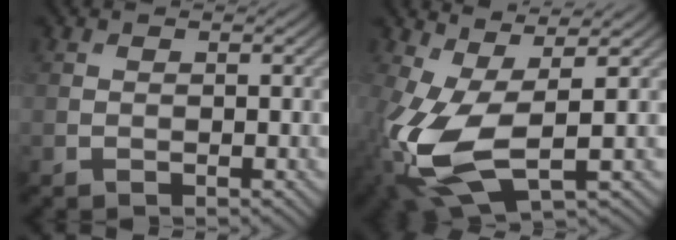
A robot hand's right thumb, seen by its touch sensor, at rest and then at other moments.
{"total": 10.2, "force": [-1.2, 4.5, 9.1], "torque": [-0.230, -0.010, -0.026]}